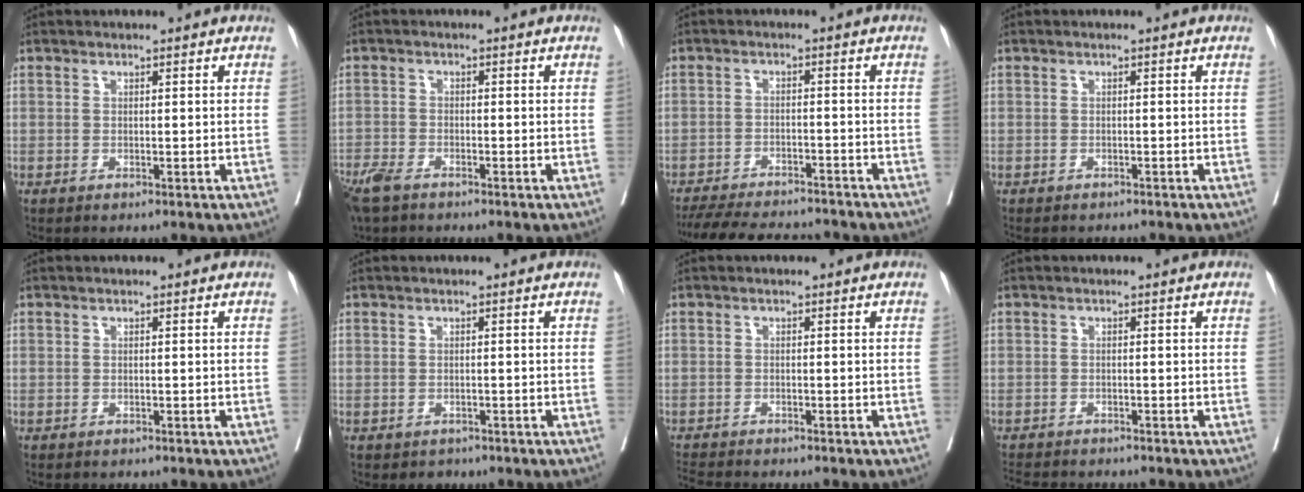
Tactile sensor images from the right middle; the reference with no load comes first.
{"total": 5.7, "force": [-4.4, 1.9, 3.0], "torque": [-0.063, -0.012, -0.084]}
{"total": 15.2, "force": [-13.8, 3.0, 5.6], "torque": [-0.115, -0.013, -0.194]}
{"total": 4.5, "force": [-4.0, 1.3, 1.4], "torque": [-0.013, -0.002, -0.053]}
{"total": 1.3, "force": [-1.1, 0.4, 0.3], "torque": [-0.008, -0.002, -0.016]}
{"total": 1.6, "force": [-1.2, 1.1, 0.2], "torque": [-0.004, 0.001, -0.015]}
{"total": 4.8, "force": [-4.6, 0.3, 1.6], "torque": [-0.022, -0.013, -0.076]}
{"total": 7.2, "force": [-6.6, 1.4, 2.4], "torque": [-0.033, -0.008, -0.098]}